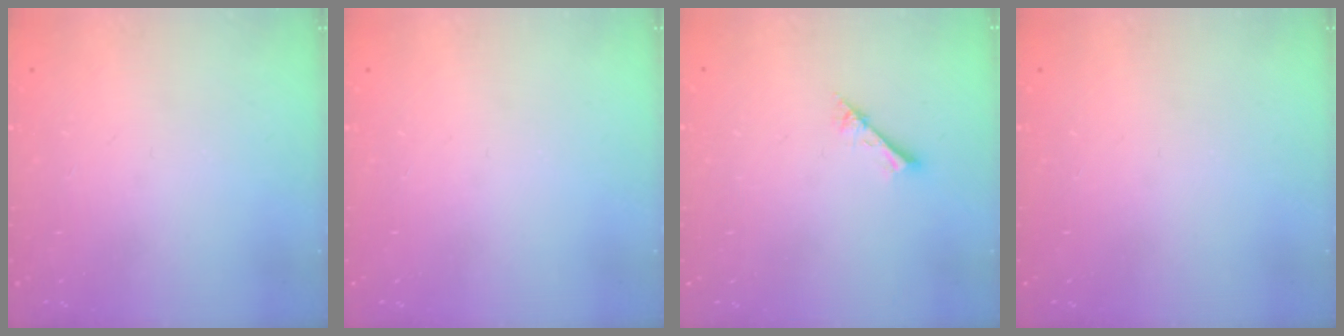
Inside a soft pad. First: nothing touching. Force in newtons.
{"total": 0.0}
{"total": 2.1, "press": 2.1, "slide": 0.2}
{"total": 0.0}